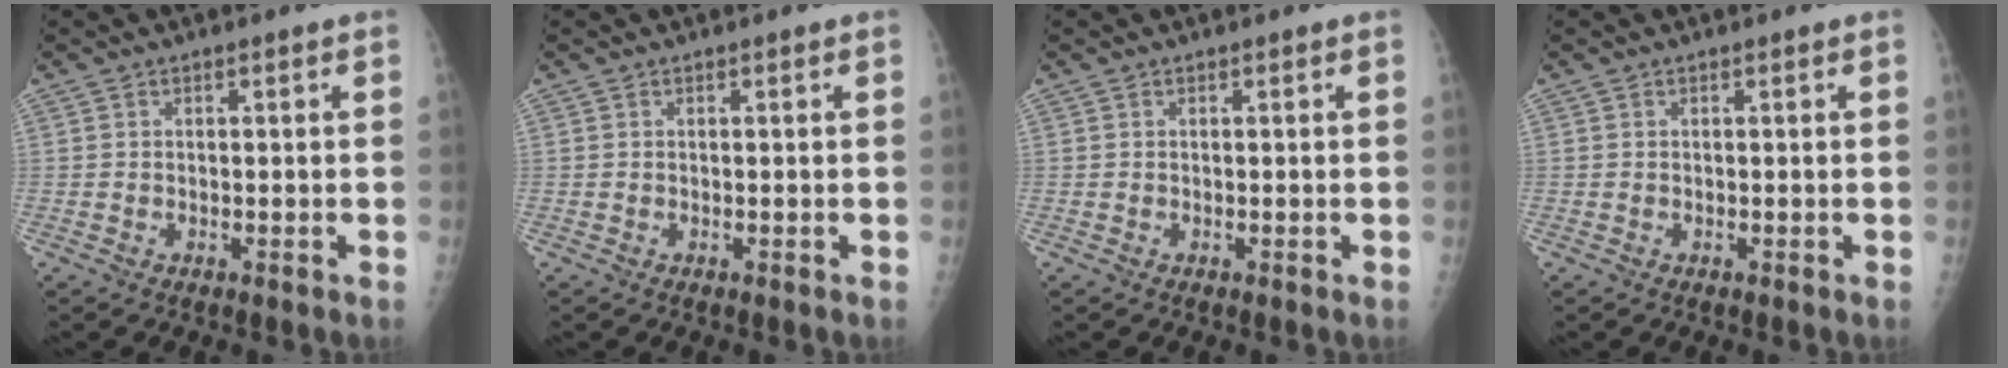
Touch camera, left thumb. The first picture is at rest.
{"total": 0.0}
{"total": 0.0}
{"total": 0.0}